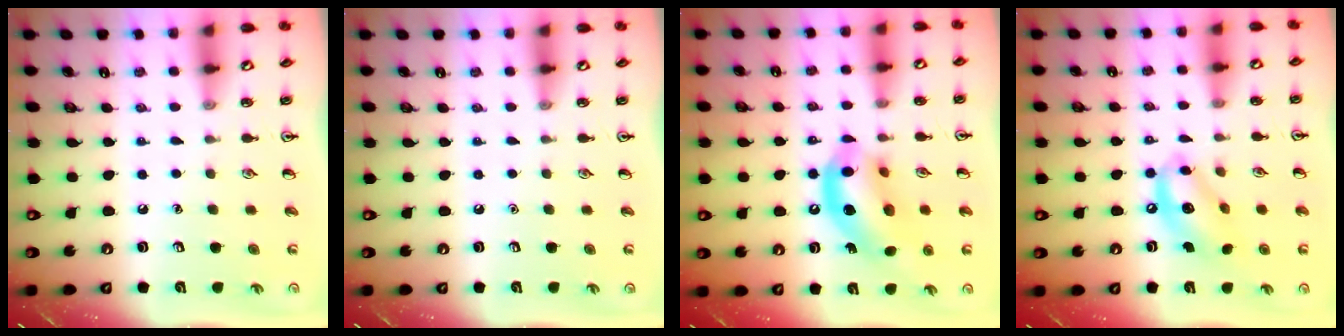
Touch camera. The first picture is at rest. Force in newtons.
{"total": 0.0}
{"total": 14.2, "press": 13.7, "slide": 3.6}
{"total": 12.1, "press": 11.8, "slide": 3.0}